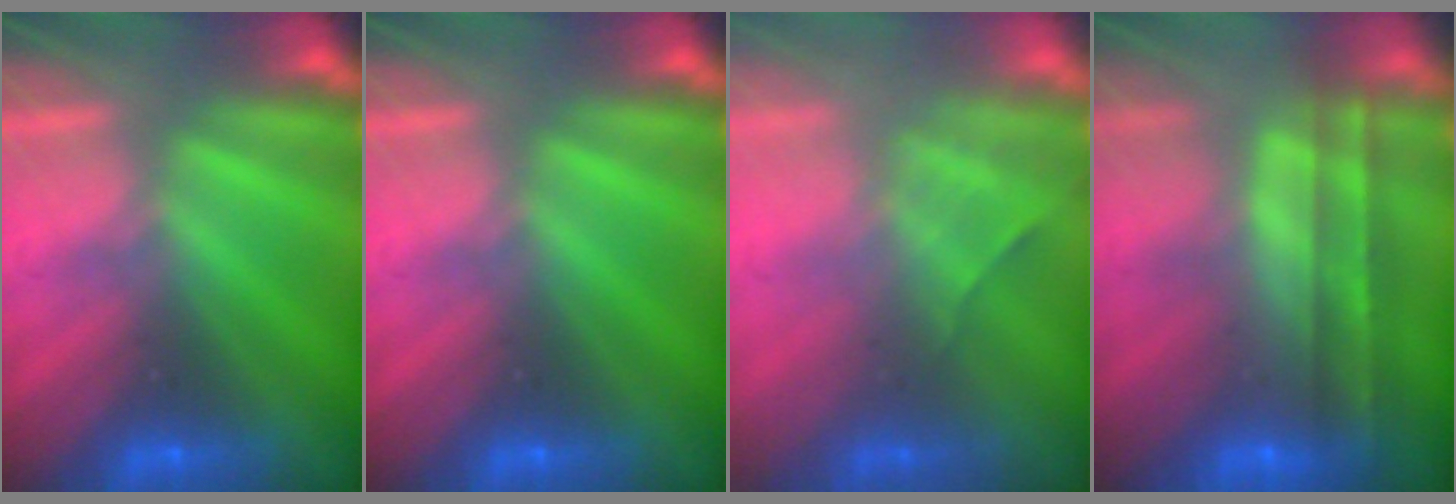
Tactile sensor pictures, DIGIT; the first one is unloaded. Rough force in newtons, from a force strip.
{"total": 0.0}
{"total": 2.4}
{"total": 5.7}